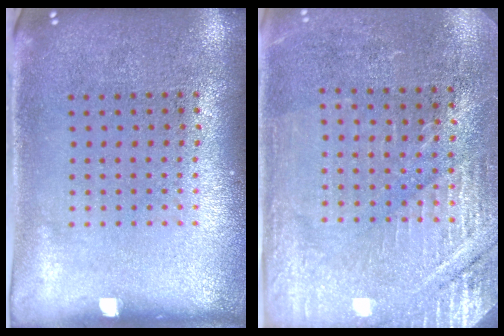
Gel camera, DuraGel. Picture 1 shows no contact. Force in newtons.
{"total": 2.9, "press": 2.9, "slide": 0.3}